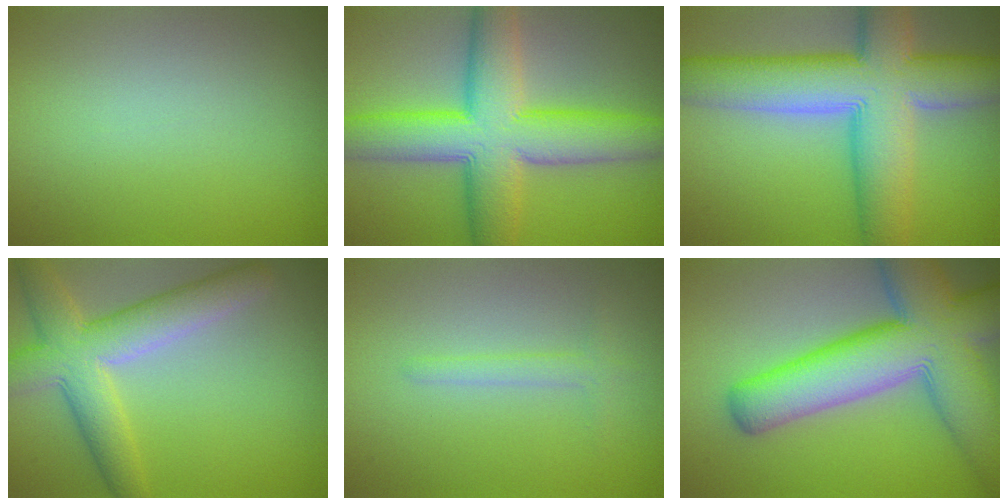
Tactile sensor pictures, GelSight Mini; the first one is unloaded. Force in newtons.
{"total": 10.8, "press": 10.8, "slide": 0.0}
{"total": 11.8, "press": 11.8, "slide": 0.7}
{"total": 6.8, "press": 6.8, "slide": 0.3}
{"total": 1.4, "press": 1.4, "slide": 0.1}
{"total": 13.5, "press": 13.5, "slide": 0.6}